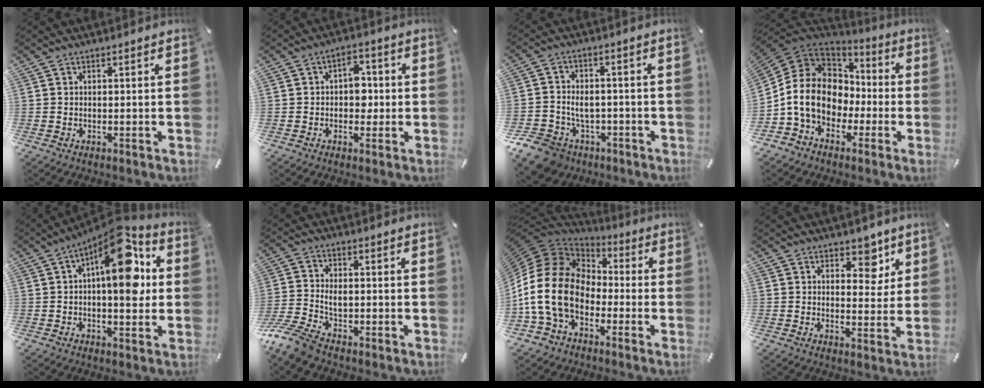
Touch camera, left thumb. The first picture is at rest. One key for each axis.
{"total": 6.0, "fx": -0.1, "fy": 4.5, "fz": 4.0, "tx": -0.040, "ty": 0.000, "tz": -0.011}
{"total": 8.8, "fx": -3.1, "fy": 7.6, "fz": 3.1, "tx": -0.068, "ty": 0.023, "tz": -0.050}
{"total": 13.9, "fx": -2.6, "fy": 11.9, "fz": 6.6, "tx": -0.159, "ty": 0.004, "tz": -0.048}
{"total": 17.3, "fx": 5.0, "fy": 7.6, "fz": 14.7, "tx": -0.195, "ty": -0.035, "tz": 0.080}
{"total": 7.3, "fx": -3.9, "fy": 4.1, "fz": 4.6, "tx": -0.112, "ty": 0.004, "tz": -0.076}
{"total": 18.3, "fx": -3.9, "fy": 13.8, "fz": 11.3, "tx": -0.261, "ty": 0.020, "tz": -0.073}
{"total": 6.6, "fx": 4.1, "fy": 4.3, "fz": 3.0, "tx": -0.011, "ty": -0.026, "tz": 0.061}